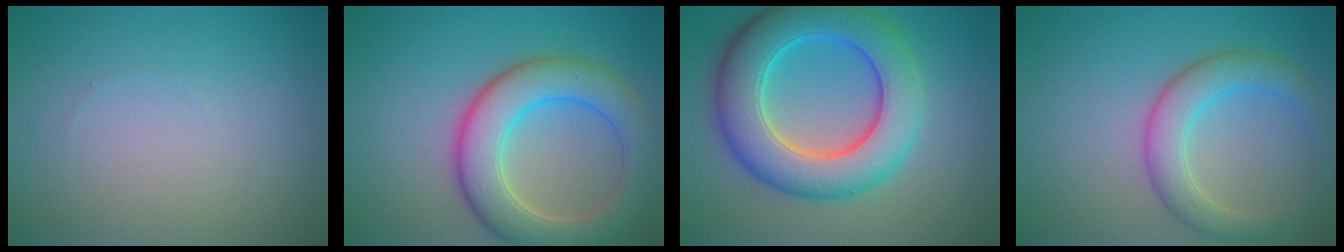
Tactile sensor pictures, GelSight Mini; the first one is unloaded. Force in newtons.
{"total": 7.7, "press": 7.7, "slide": 0.5}
{"total": 9.4, "press": 9.4, "slide": 0.3}
{"total": 4.3, "press": 4.3, "slide": 0.2}